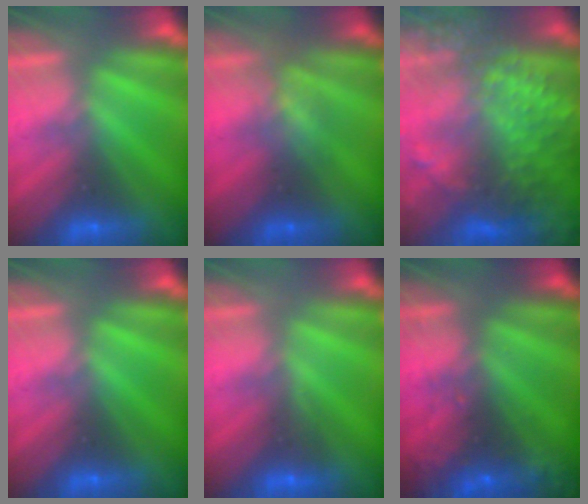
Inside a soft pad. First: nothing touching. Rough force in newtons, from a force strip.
{"total": 2.7}
{"total": 13.7}
{"total": 0.0}
{"total": 2.8}
{"total": 7.6}